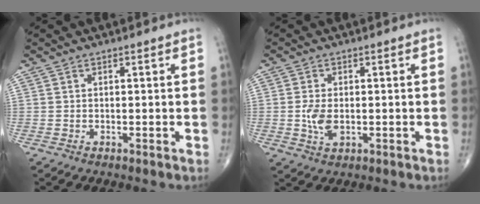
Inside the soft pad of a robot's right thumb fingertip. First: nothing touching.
{"total": 4.4, "force": [-0.5, 2.5, 3.6], "torque": [-0.073, -0.004, -0.008]}